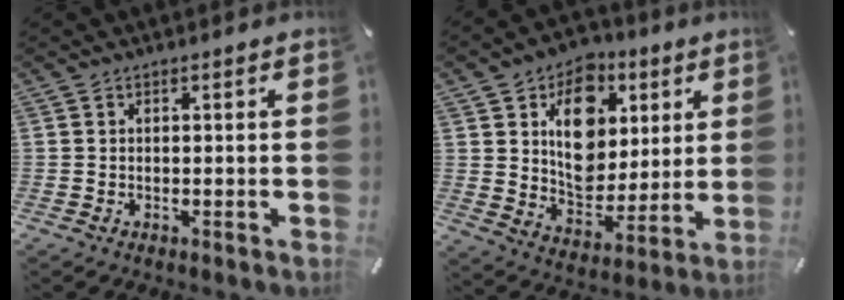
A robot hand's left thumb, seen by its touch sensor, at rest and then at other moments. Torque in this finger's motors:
{"motor_torque": [2.72, 2.29, 1.42, -1.35, 0.44]}